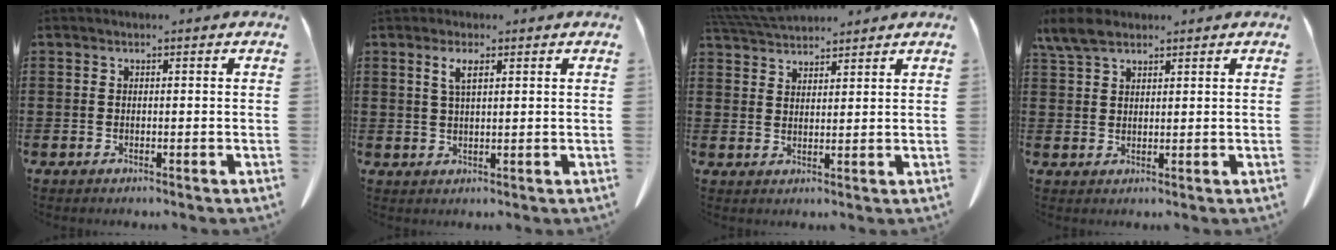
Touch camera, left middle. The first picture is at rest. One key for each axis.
{"total": 2.9, "fx": 1.4, "fy": 0.8, "fz": 2.4, "tx": -0.052, "ty": 0.004, "tz": 0.025}
{"total": 5.1, "fx": 4.8, "fy": 0.9, "fz": 1.4, "tx": -0.042, "ty": -0.010, "tz": 0.092}
{"total": 4.8, "fx": 3.7, "fy": 1.8, "fz": 2.5, "tx": -0.060, "ty": 0.001, "tz": 0.070}